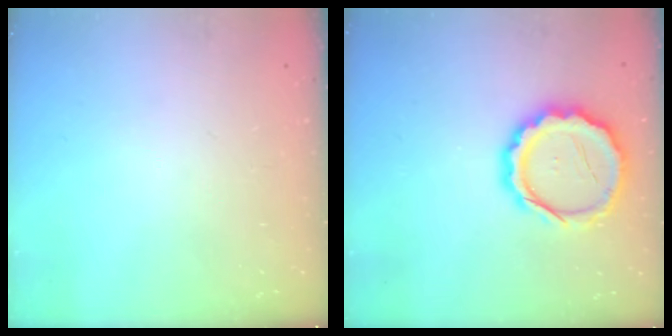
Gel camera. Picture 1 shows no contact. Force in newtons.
{"total": 15.0, "press": 14.6, "slide": 3.3}